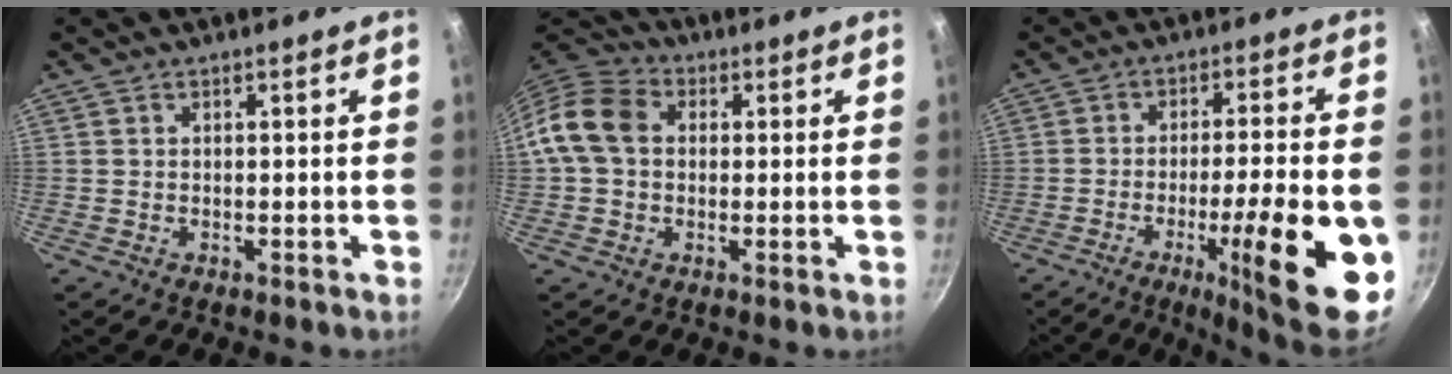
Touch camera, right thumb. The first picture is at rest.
{"total": 10.1, "force": [0.8, 7.9, 6.2], "torque": [-0.099, 0.023, -0.002]}
{"total": 18.3, "force": [-5.9, 3.4, 16.9], "torque": [-0.224, 0.013, -0.082]}